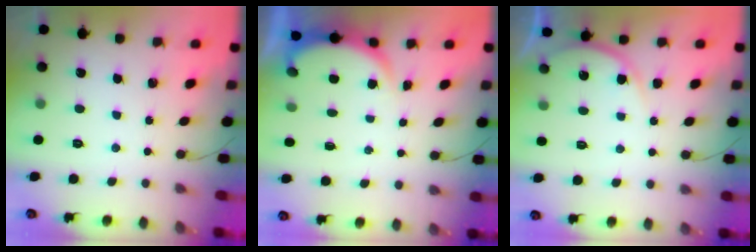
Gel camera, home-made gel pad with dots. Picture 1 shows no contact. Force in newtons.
{"total": 2.8, "press": 2.7, "slide": 0.6}
{"total": 6.3, "press": 6.3, "slide": 0.3}